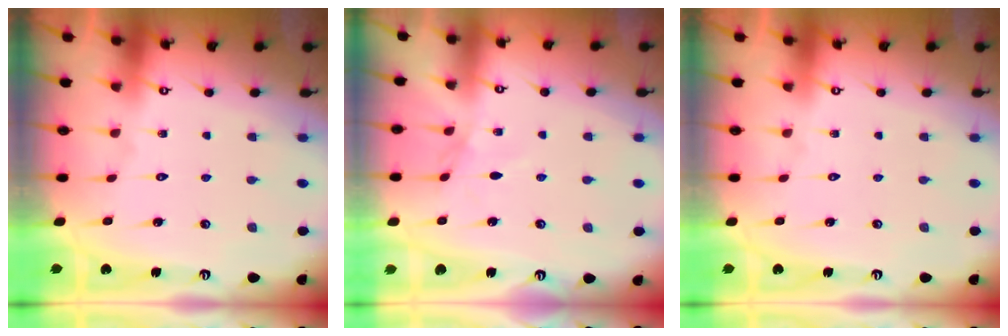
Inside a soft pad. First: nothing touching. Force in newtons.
{"total": 2.1, "press": 2.0, "slide": 0.4}
{"total": 0.0}